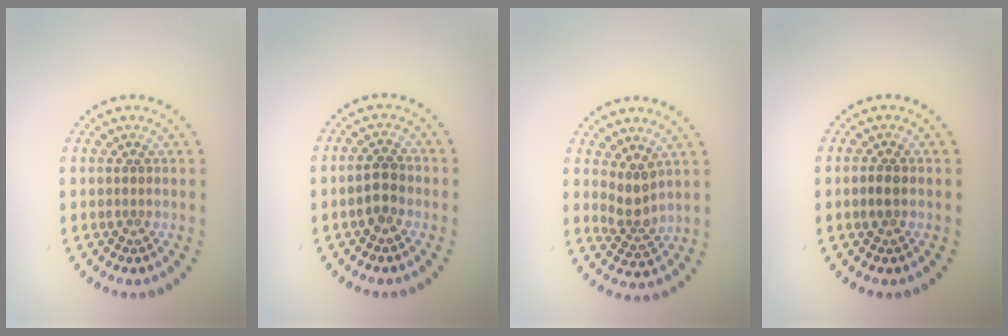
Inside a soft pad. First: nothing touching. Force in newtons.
{"total": 2.2, "press": 2.2, "slide": 0.6}
{"total": 2.3, "press": 1.7, "slide": 1.6}
{"total": 1.2, "press": 1.2, "slide": 0.2}